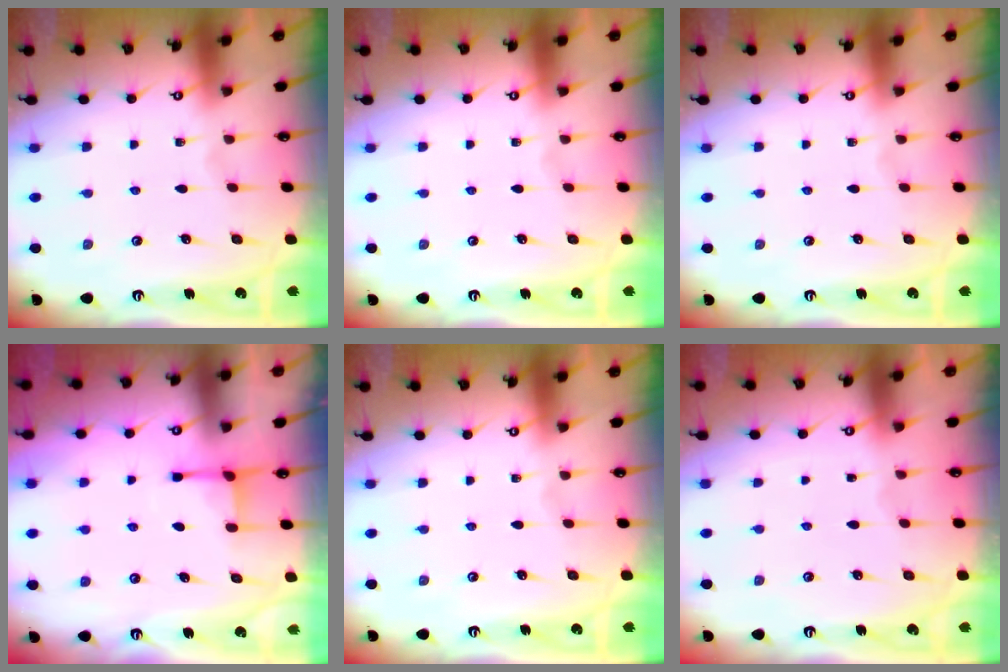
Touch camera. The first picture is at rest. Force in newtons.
{"total": 0.0}
{"total": 0.0}
{"total": 2.4, "press": 2.4, "slide": 0.3}
{"total": 0.0}
{"total": 1.2, "press": 1.2, "slide": 0.1}